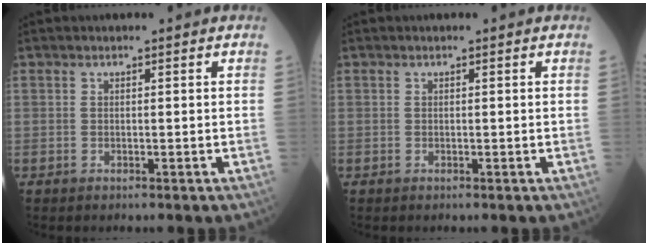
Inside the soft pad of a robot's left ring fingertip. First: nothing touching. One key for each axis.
{"total": 0.0}